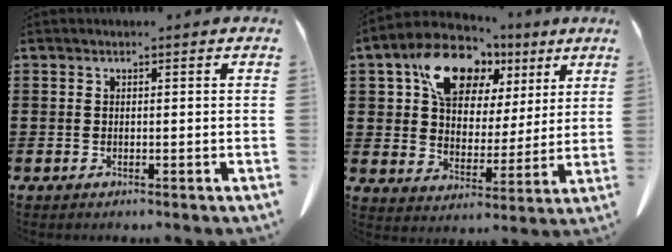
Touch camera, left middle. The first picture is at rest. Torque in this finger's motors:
{"motor_torque": [2.14, 0.00, 0.84, 0.21]}